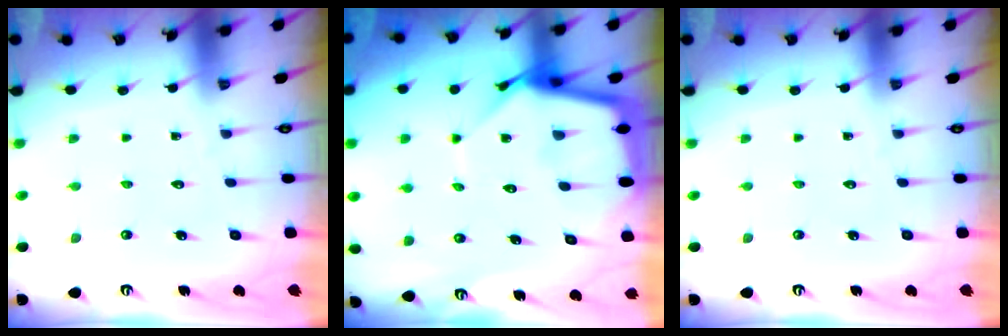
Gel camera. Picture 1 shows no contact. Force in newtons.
{"total": 10.9, "press": 10.9, "slide": 0.9}
{"total": 0.0}